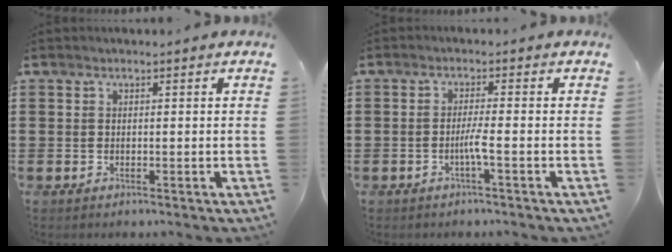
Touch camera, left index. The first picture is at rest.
{"total": 2.6, "force": [-1.1, -0.3, 2.4], "torque": [-0.043, -0.005, -0.024]}